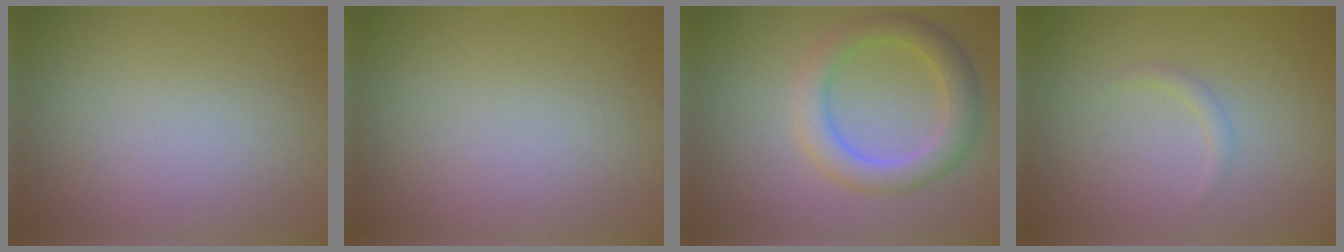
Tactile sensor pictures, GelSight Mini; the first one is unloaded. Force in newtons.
{"total": 0.0}
{"total": 3.6, "press": 3.6, "slide": 0.1}
{"total": 0.7, "press": 0.7, "slide": 0.1}